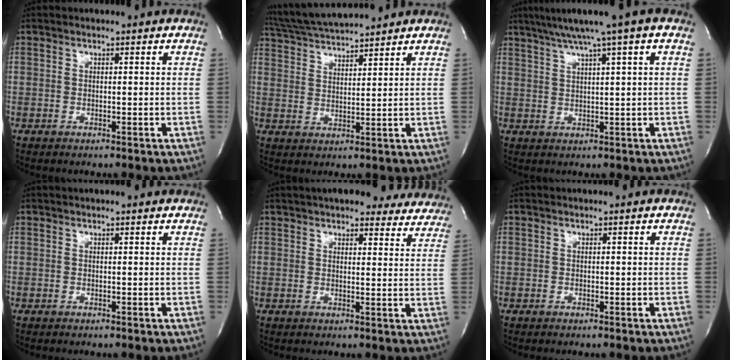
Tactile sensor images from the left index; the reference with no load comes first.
{"total": 10.1, "force": [9.5, -0.4, 3.7], "torque": [-0.076, 0.023, 0.166]}
{"total": 7.8, "force": [4.9, -1.2, 6.0], "torque": [-0.098, 0.018, 0.077]}
{"total": 2.0, "force": [1.8, 0.1, 0.9], "torque": [-0.012, 0.017, 0.020]}
{"total": 17.2, "force": [15.3, 4.6, 6.3], "torque": [-0.073, 0.007, 0.177]}
{"total": 0.0}